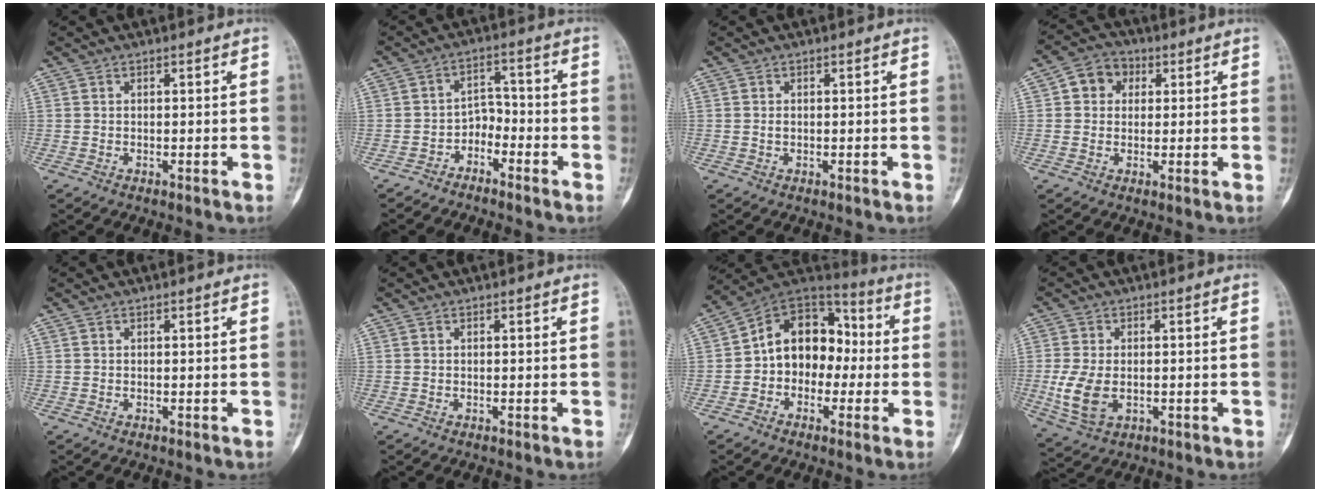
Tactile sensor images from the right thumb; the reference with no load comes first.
{"total": 6.9, "force": [-5.2, 4.4, 1.2], "torque": [0.023, 0.097, -0.105]}
{"total": 0.7, "force": [0.0, 0.5, 0.5], "torque": [-0.008, 0.001, -0.001]}
{"total": 6.1, "force": [1.4, 5.3, 2.7], "torque": [-0.014, 0.008, 0.014]}
{"total": 0.0}
{"total": 0.0}
{"total": 13.7, "force": [-1.2, 10.5, 8.8], "torque": [-0.089, 0.050, -0.037]}
{"total": 8.0, "force": [-1.1, 5.2, 6.1], "torque": [-0.124, -0.007, -0.012]}